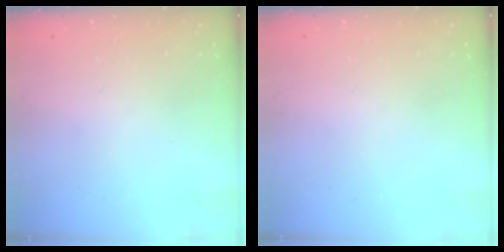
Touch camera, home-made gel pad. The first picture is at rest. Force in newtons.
{"total": 0.0}